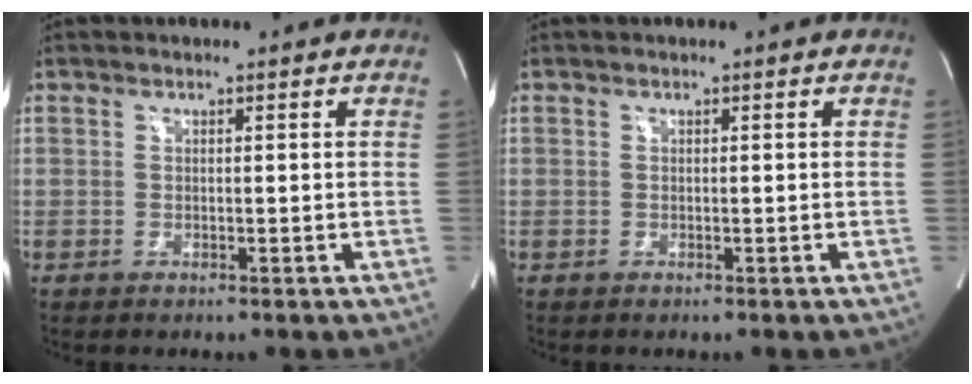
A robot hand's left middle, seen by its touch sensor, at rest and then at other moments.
{"total": 0.0}